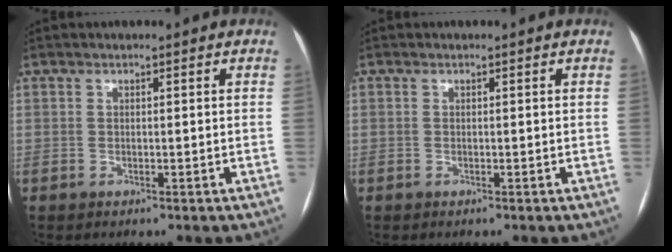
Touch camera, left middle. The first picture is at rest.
{"total": 0.0}